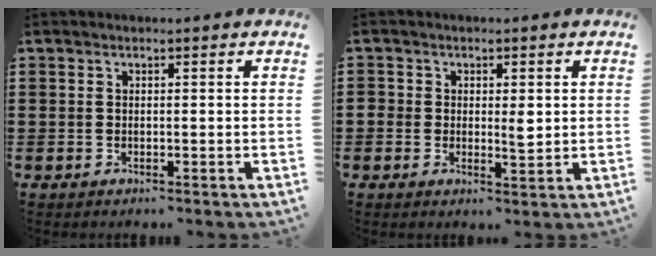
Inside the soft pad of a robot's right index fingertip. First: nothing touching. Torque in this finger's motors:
{"motor_torque": [0.78, 0.21, 0.11, 0.03]}